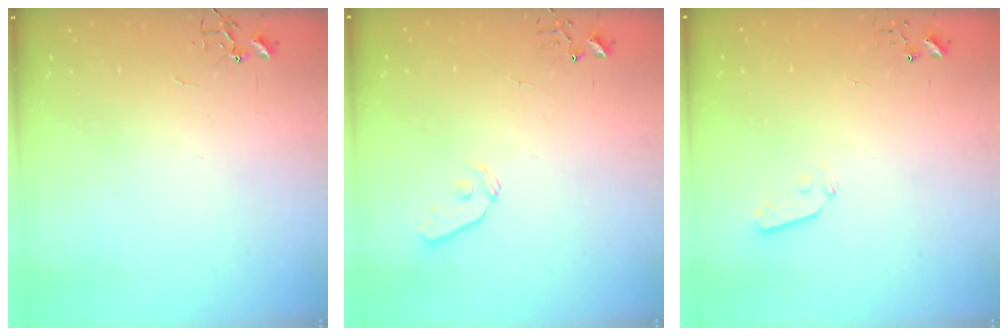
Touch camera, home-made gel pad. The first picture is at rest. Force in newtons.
{"total": 8.7, "press": 8.7, "slide": 0.9}
{"total": 3.7, "press": 3.7, "slide": 0.4}